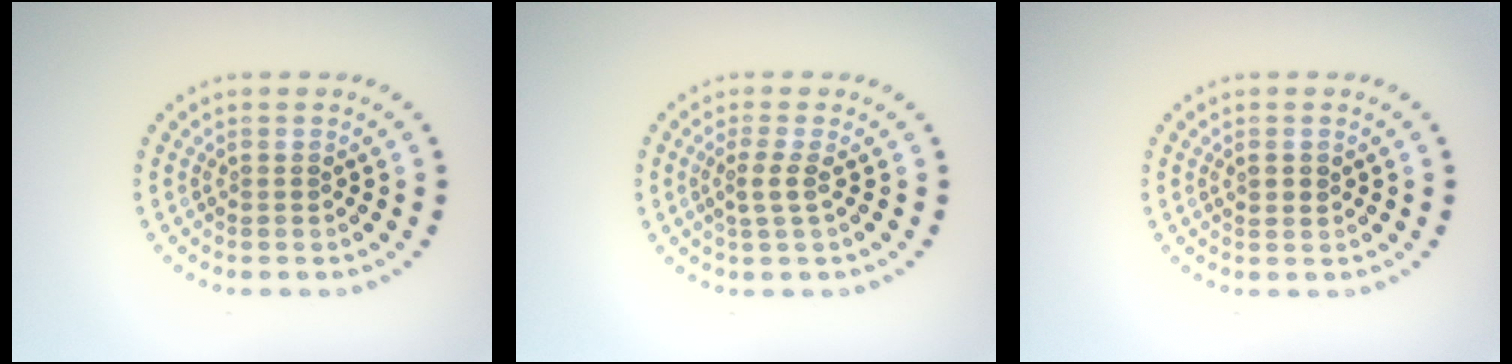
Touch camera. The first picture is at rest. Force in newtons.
{"total": 1.7, "press": 1.3, "slide": 1.1}
{"total": 1.1, "press": 1.0, "slide": 0.5}